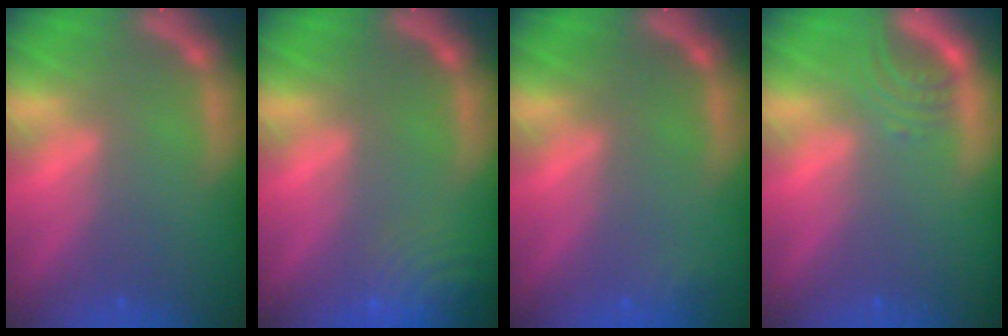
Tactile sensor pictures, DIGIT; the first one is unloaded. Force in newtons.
{"total": 7.5}
{"total": 0.9}
{"total": 2.5}